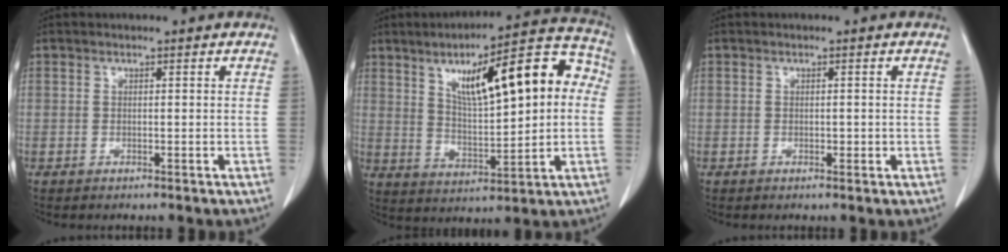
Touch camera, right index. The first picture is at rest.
{"total": 17.8, "force": [4.5, 4.5, 16.6], "torque": [-0.235, 0.040, 0.072]}
{"total": 0.9, "force": [-0.2, 0.6, 0.6], "torque": [-0.006, 0.001, -0.003]}